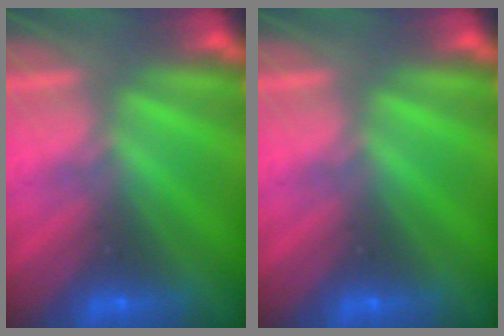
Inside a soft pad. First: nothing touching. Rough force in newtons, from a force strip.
{"total": 0.0}